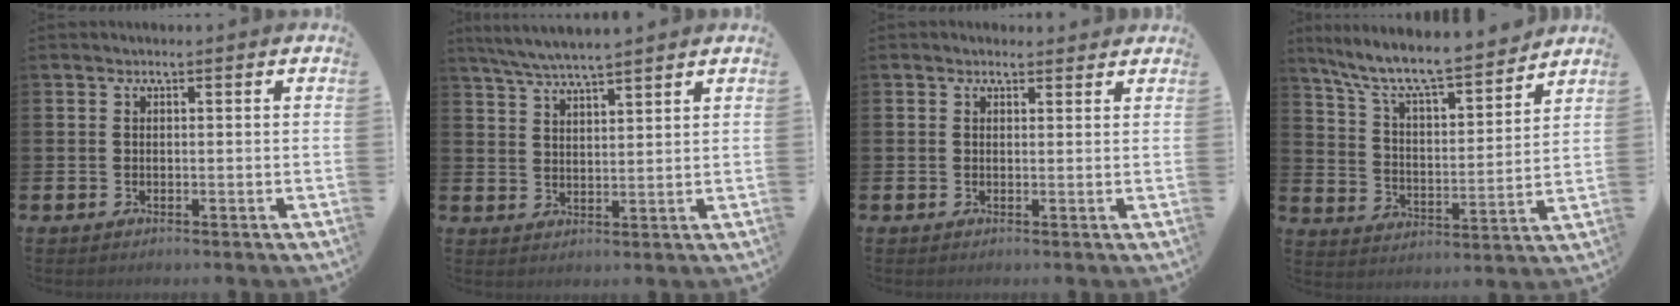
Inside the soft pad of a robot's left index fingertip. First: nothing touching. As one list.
[{"total": 5.0, "force": [4.8, -0.1, 1.5], "torque": [-0.049, -0.016, 0.087]}, {"total": 1.1, "force": [0.9, 0.5, 0.1], "torque": [0.005, 0.004, 0.015]}, {"total": 9.4, "force": [8.5, 1.2, 3.7], "torque": [-0.105, -0.064, 0.144]}]